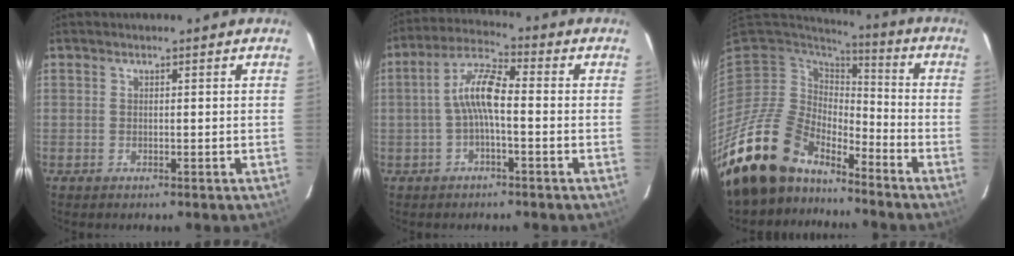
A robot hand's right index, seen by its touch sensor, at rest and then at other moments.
{"total": 7.3, "force": [-1.1, 1.8, 7.0], "torque": [-0.150, 0.020, -0.023]}
{"total": 18.3, "force": [-15.2, 8.0, 6.2], "torque": [-0.146, -0.011, -0.274]}